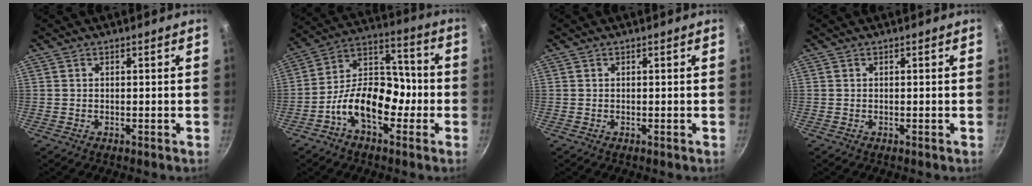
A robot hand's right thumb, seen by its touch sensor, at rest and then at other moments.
{"total": 14.8, "force": [-5.0, 9.1, 10.6], "torque": [-0.129, 0.062, -0.103]}
{"total": 0.0}
{"total": 0.0}